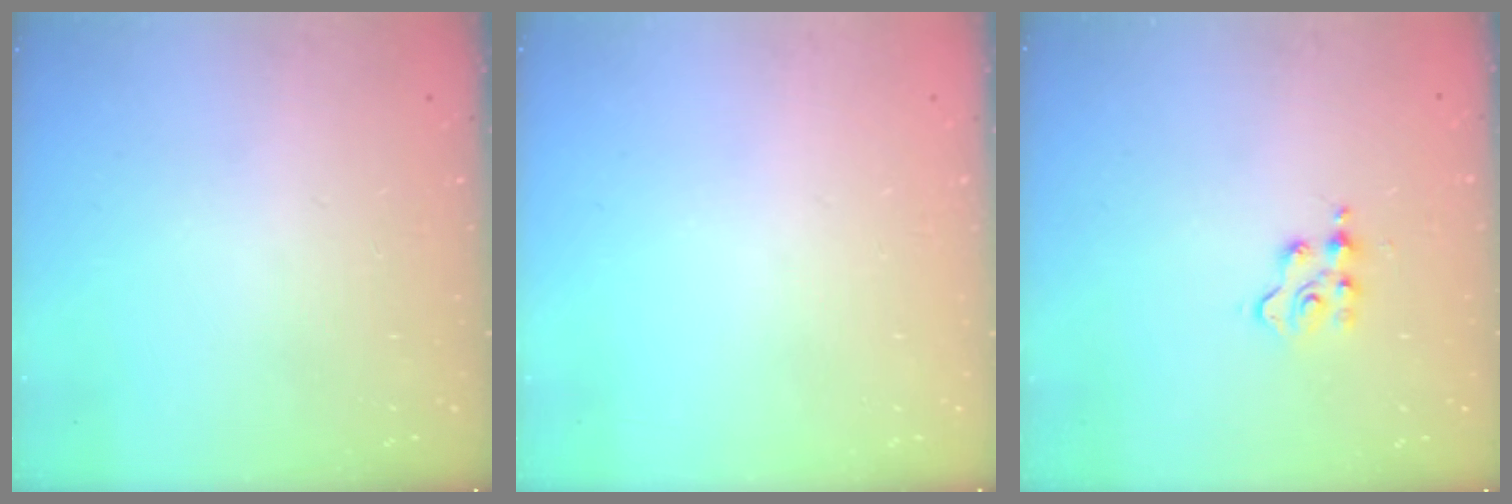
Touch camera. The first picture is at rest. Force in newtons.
{"total": 0.0}
{"total": 3.3, "press": 3.3, "slide": 0.4}